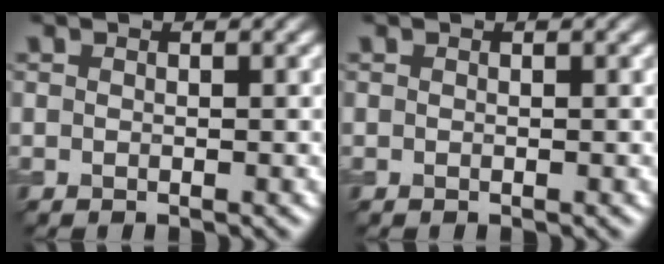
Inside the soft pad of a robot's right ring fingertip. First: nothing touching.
{"total": 0.0}